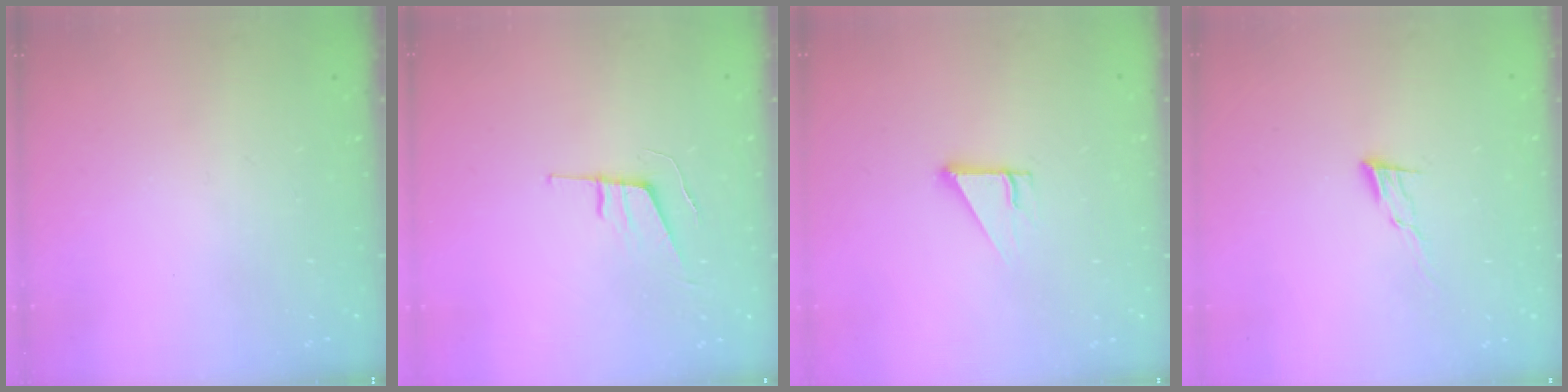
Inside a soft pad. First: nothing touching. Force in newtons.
{"total": 6.4, "press": 5.9, "slide": 2.5}
{"total": 2.7, "press": 2.7, "slide": 0.0}
{"total": 6.1, "press": 6.1, "slide": 0.6}